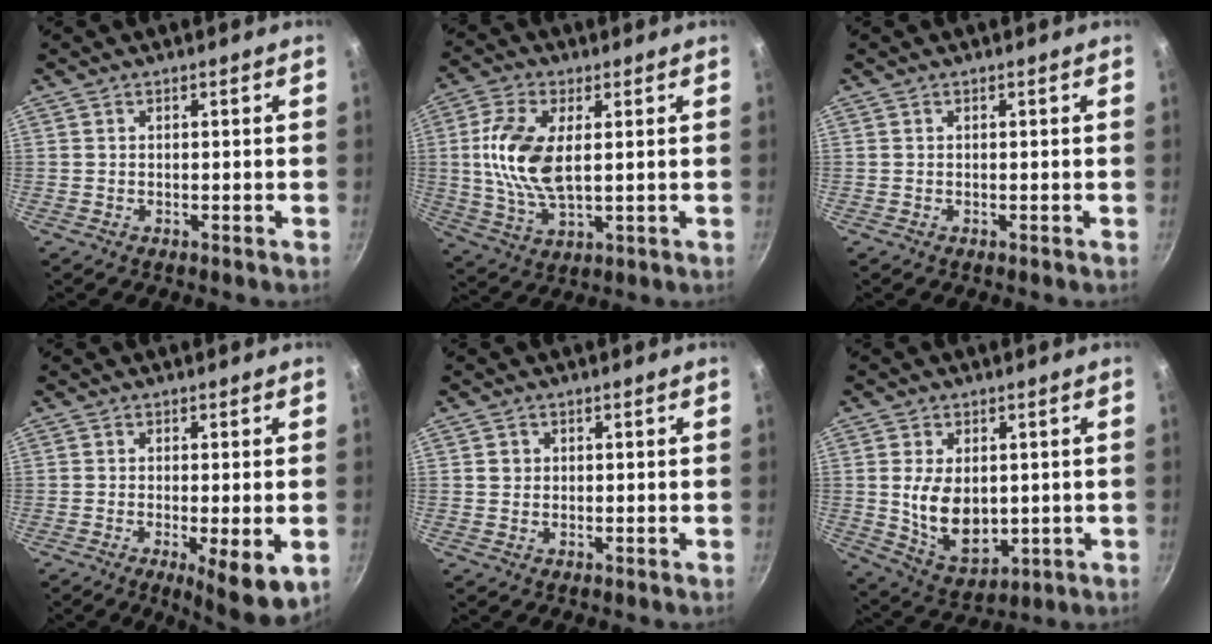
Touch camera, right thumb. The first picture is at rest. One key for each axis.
{"total": 12.2, "fx": 1.8, "fy": 6.0, "fz": 10.4, "tx": -0.209, "ty": -0.001, "tz": 0.035}
{"total": 0.0}
{"total": 8.1, "fx": -2.0, "fy": 2.0, "fz": 7.6, "tx": -0.111, "ty": -0.010, "tz": -0.023}
{"total": 1.5, "fx": 0.3, "fy": 1.4, "fz": 0.5, "tx": -0.003, "ty": 0.004, "tz": 0.003}
{"total": 11.2, "fx": 0.6, "fy": 7.4, "fz": 8.5, "tx": -0.128, "ty": -0.021, "tz": 0.031}